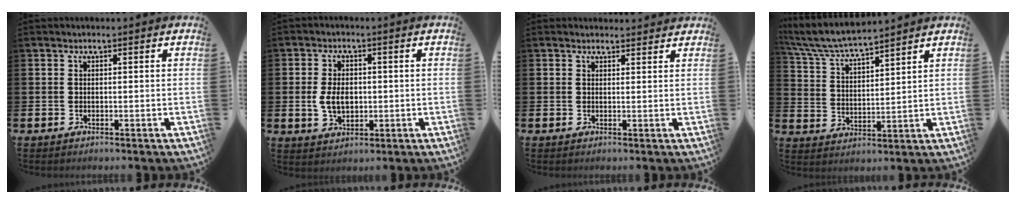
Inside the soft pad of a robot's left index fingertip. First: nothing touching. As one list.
[{"total": 4.7, "force": [0.0, 3.1, 3.5], "torque": [-0.059, 0.007, -0.004]}, {"total": 1.1, "force": [1.1, 0.3, 0.0], "torque": [0.007, -0.002, 0.018]}, {"total": 6.6, "force": [6.4, 0.5, 1.9], "torque": [-0.063, -0.035, 0.112]}]